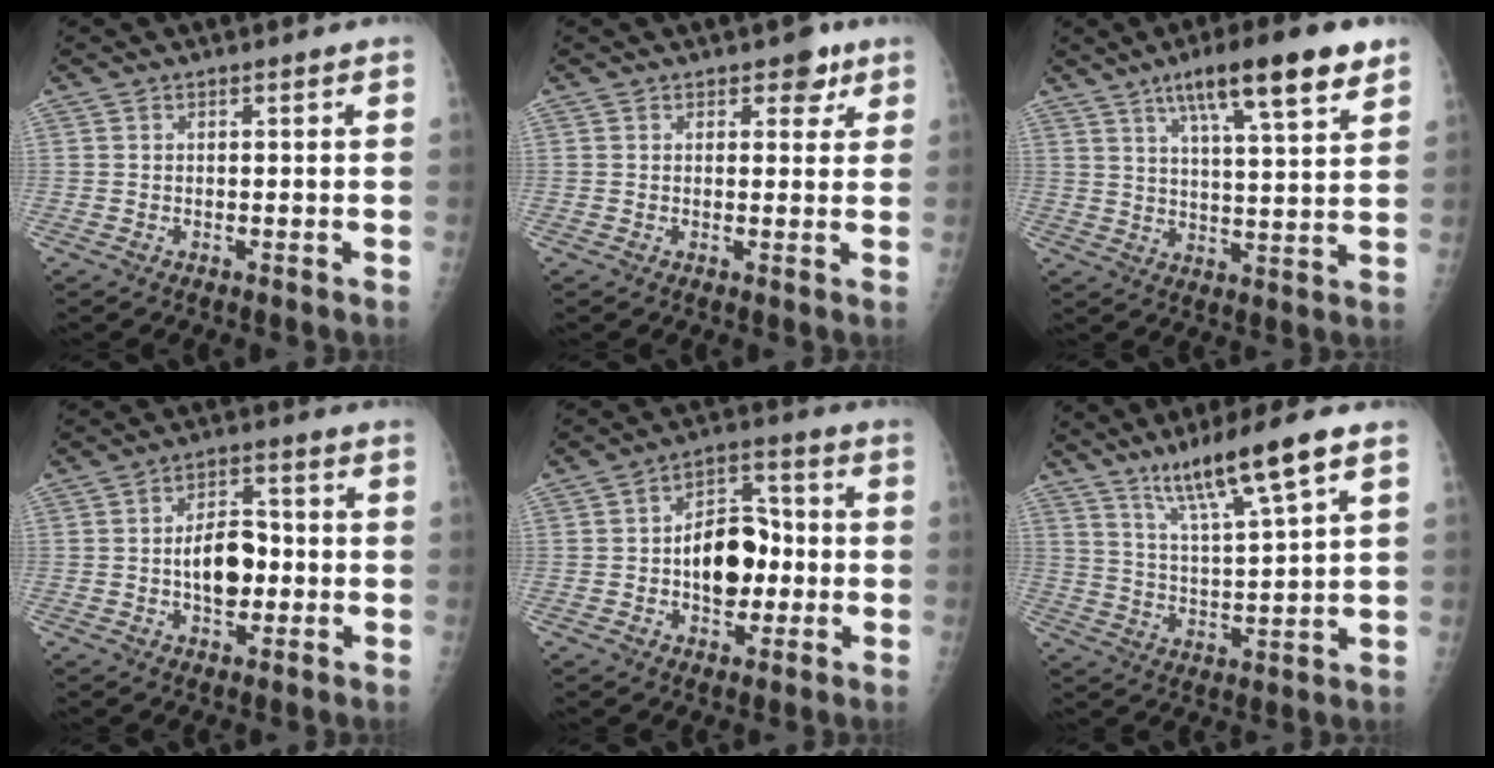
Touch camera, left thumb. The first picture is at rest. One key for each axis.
{"total": 3.5, "fx": 2.0, "fy": 2.3, "fz": 1.8, "tx": 0.005, "ty": -0.006, "tz": 0.021}
{"total": 15.1, "fx": 8.9, "fy": 2.9, "fz": 11.8, "tx": -0.172, "ty": -0.028, "tz": 0.137}
{"total": 8.6, "fx": -1.0, "fy": 5.3, "fz": 6.7, "tx": -0.085, "ty": 0.017, "tz": -0.019}
{"total": 12.1, "fx": -1.3, "fy": 8.2, "fz": 8.8, "tx": -0.089, "ty": 0.032, "tz": -0.024}
{"total": 12.7, "fx": 7.8, "fy": 0.8, "fz": 9.9, "tx": -0.179, "ty": -0.032, "tz": 0.143}